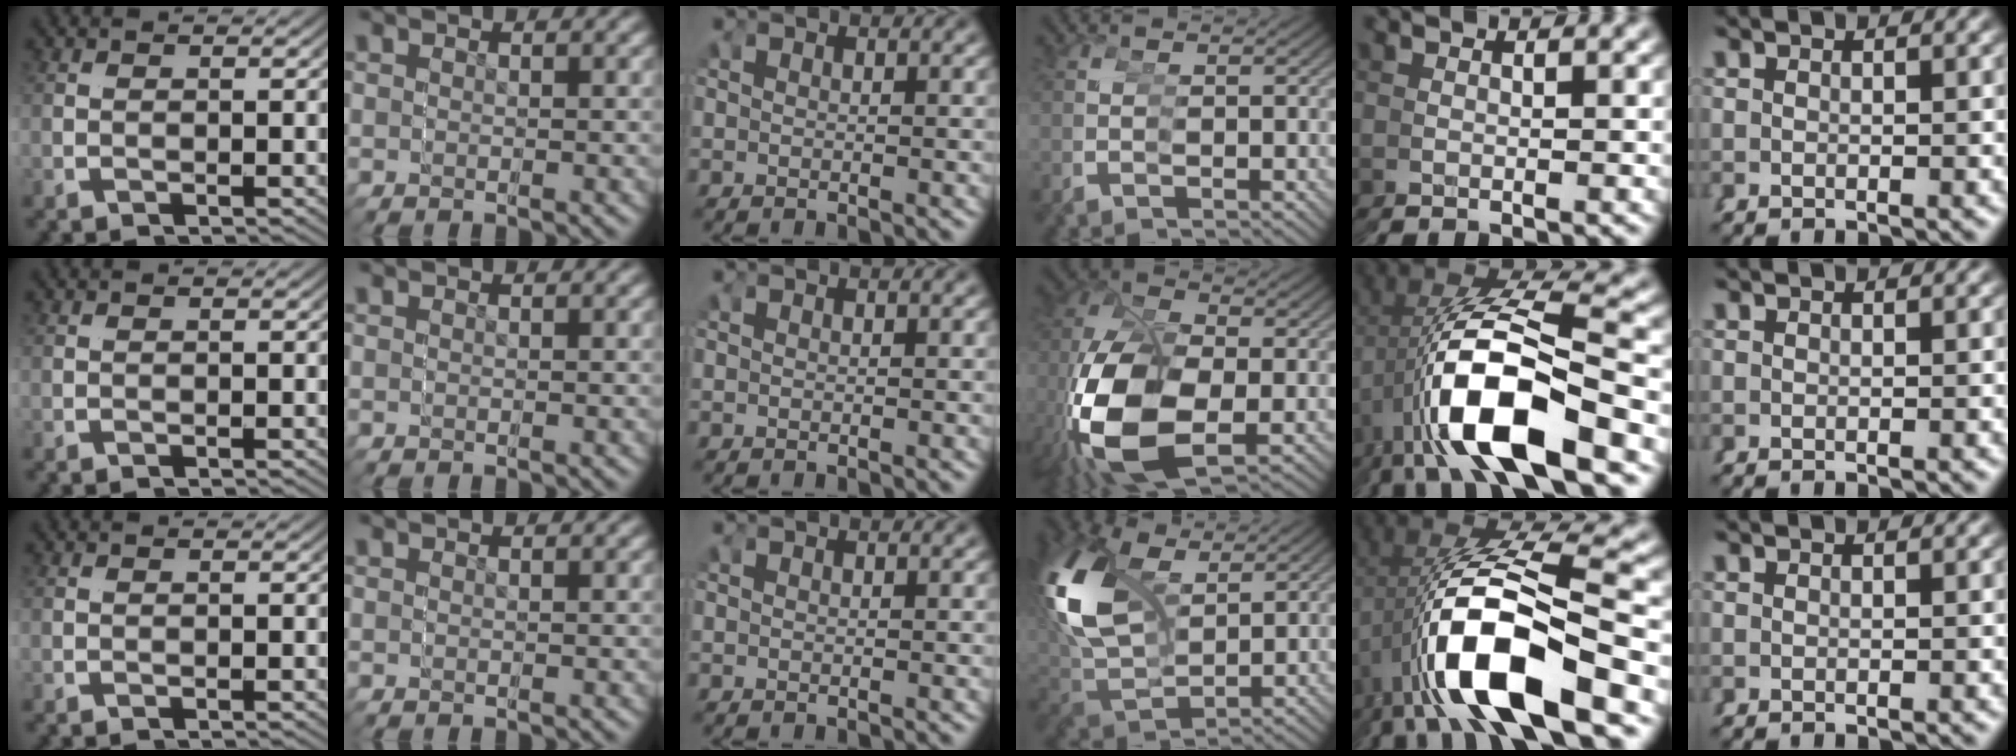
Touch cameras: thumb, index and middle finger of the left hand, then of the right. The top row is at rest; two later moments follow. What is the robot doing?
{"motion": "grasp_and_lifting", "object": "markers"}